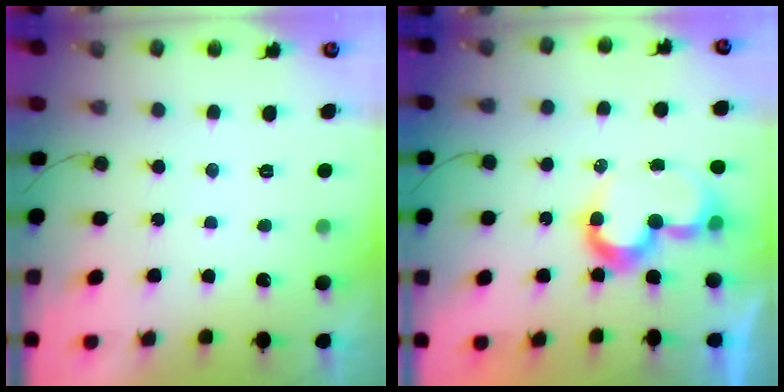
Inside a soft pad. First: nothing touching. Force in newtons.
{"total": 10.0, "press": 10.0, "slide": 0.9}